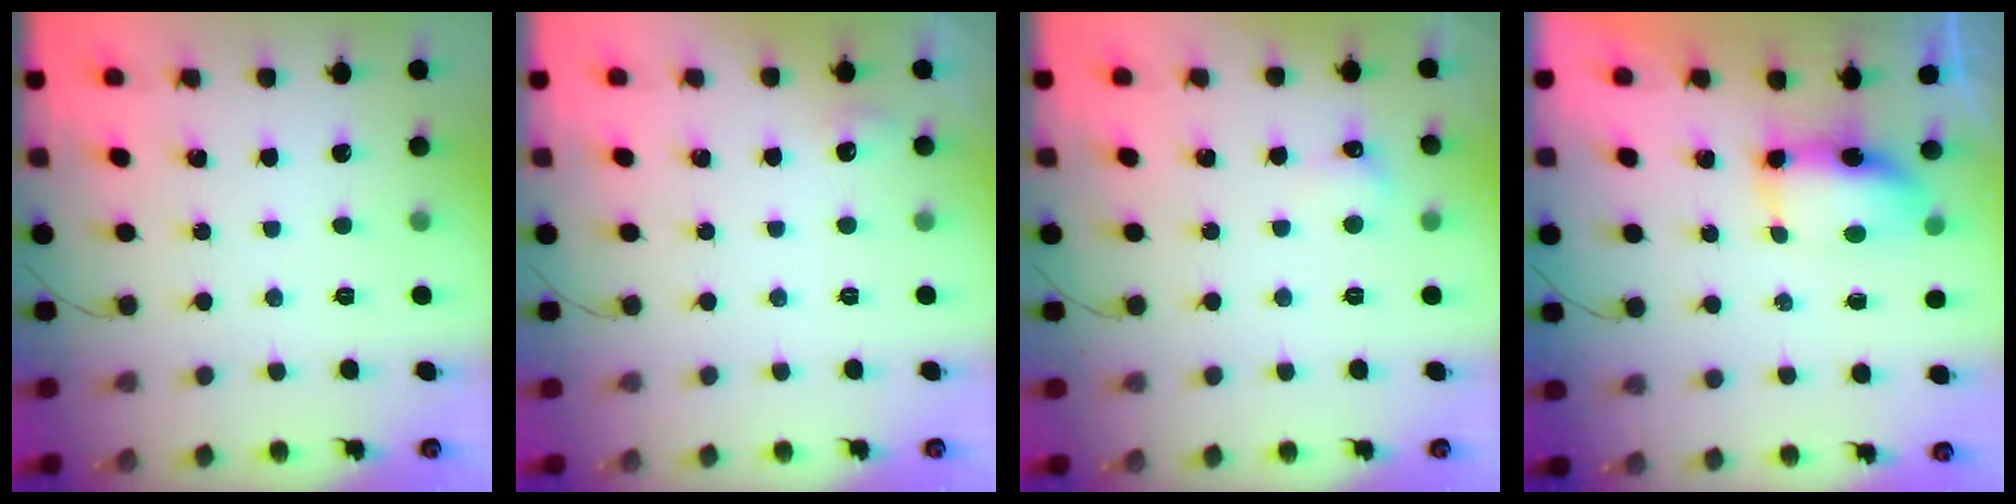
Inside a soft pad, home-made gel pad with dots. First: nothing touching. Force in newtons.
{"total": 4.0, "press": 3.8, "slide": 1.2}
{"total": 3.9, "press": 3.7, "slide": 1.1}
{"total": 7.9, "press": 7.5, "slide": 2.5}